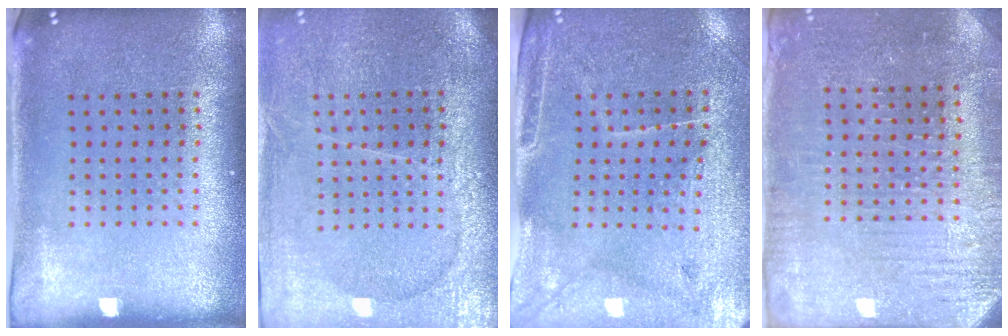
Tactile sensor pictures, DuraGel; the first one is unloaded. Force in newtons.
{"total": 3.6, "press": 3.3, "slide": 1.4}
{"total": 3.2, "press": 2.9, "slide": 1.3}
{"total": 3.1, "press": 3.1, "slide": 0.4}